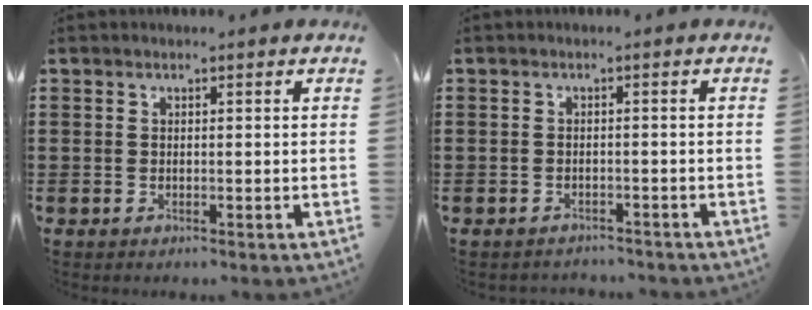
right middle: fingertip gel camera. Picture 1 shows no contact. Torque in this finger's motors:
{"motor_torque": [-0.26, 0.00, -0.27, -0.03]}